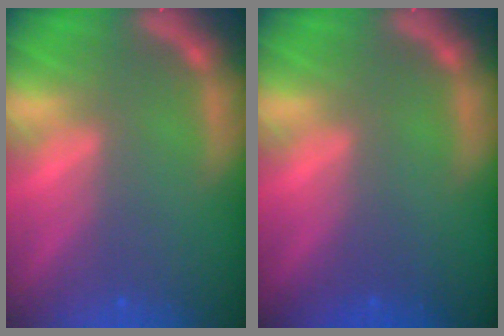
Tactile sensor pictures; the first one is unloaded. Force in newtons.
{"total": 0.0}